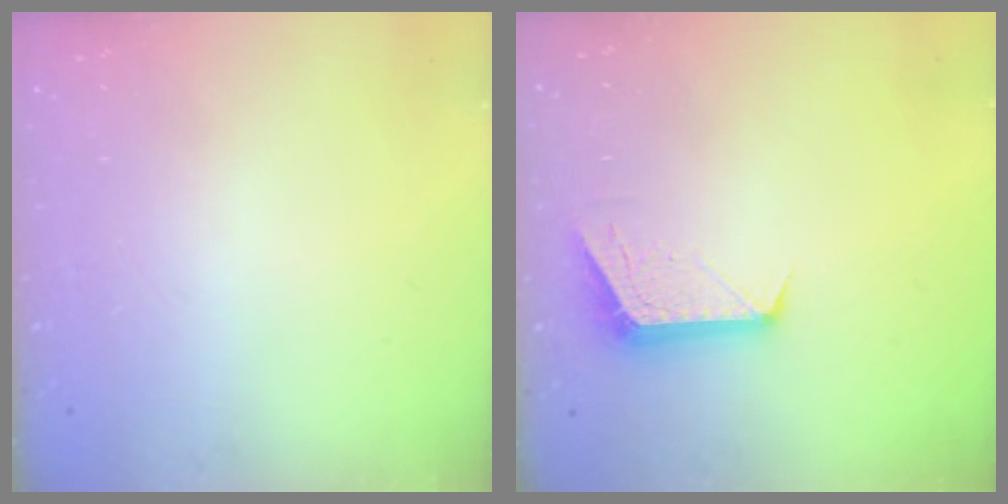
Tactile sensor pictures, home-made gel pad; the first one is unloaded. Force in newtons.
{"total": 8.3, "press": 8.3, "slide": 0.7}